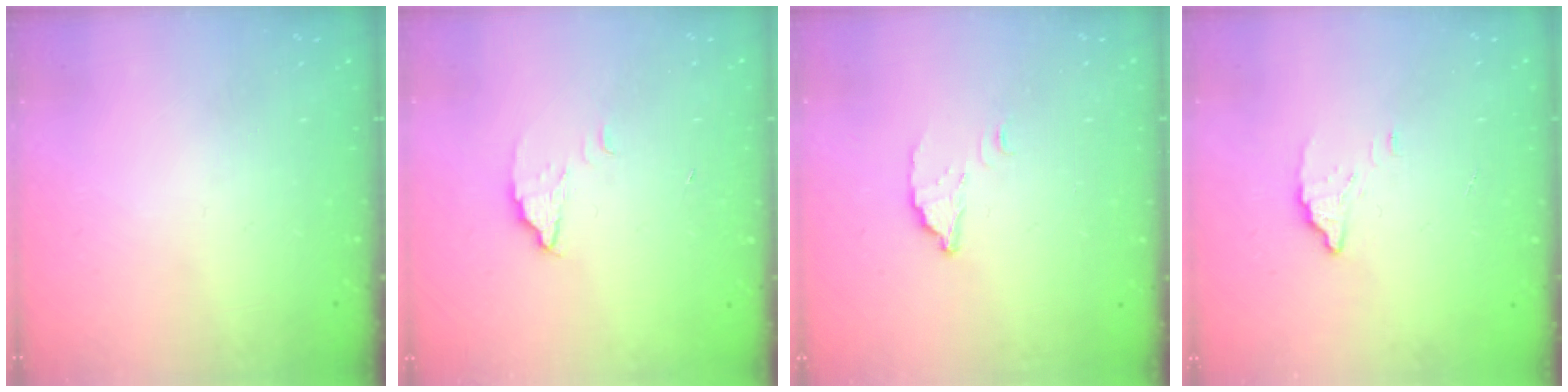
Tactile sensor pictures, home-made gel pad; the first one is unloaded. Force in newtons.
{"total": 2.2, "press": 2.2, "slide": 0.1}
{"total": 2.8, "press": 2.7, "slide": 0.2}
{"total": 1.8, "press": 1.7, "slide": 0.1}